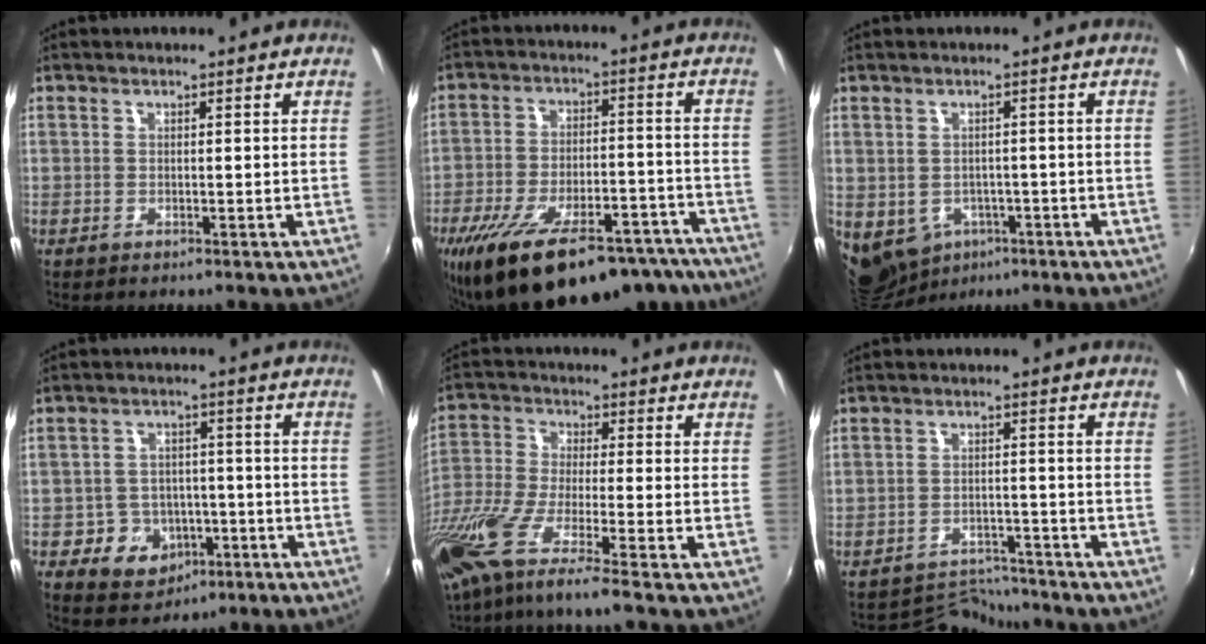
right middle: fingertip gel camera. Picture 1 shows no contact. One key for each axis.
{"total": 26.0, "fx": -19.8, "fy": 9.2, "fz": 14.1, "tx": -0.252, "ty": -0.023, "tz": -0.275}
{"total": 10.5, "fx": -4.4, "fy": 8.2, "fz": 5.0, "tx": -0.132, "ty": -0.026, "tz": -0.050}
{"total": 3.7, "fx": -1.0, "fy": 3.5, "fz": 0.8, "tx": -0.025, "ty": 0.007, "tz": -0.004}
{"total": 15.0, "fx": -10.1, "fy": 1.0, "fz": 11.1, "tx": -0.223, "ty": -0.056, "tz": -0.188}
{"total": 5.9, "fx": -5.8, "fy": 1.0, "fz": -0.9, "tx": 0.004, "ty": 0.012, "tz": -0.091}